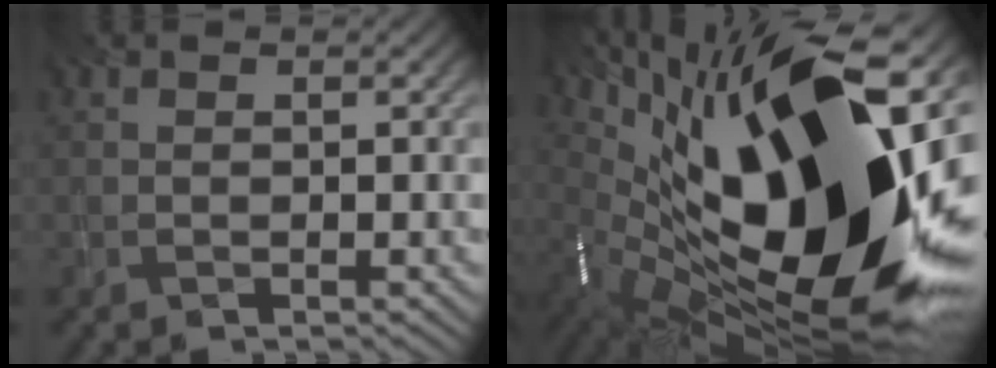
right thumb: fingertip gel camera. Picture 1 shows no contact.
{"total": 21.3, "force": [3.3, 10.0, 18.4], "torque": [-0.340, -0.005, 0.047]}